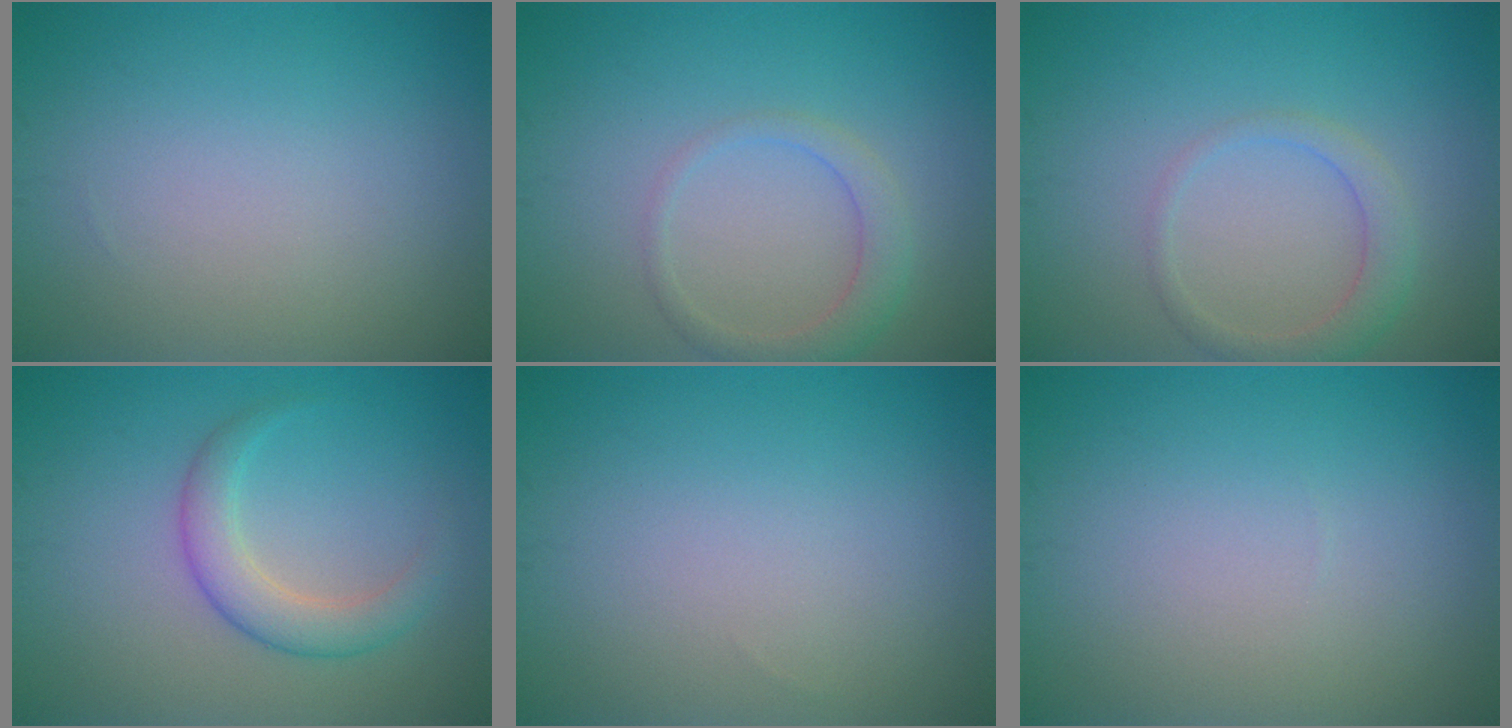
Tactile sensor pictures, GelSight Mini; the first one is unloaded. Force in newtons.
{"total": 2.4, "press": 2.4, "slide": 0.2}
{"total": 2.4, "press": 2.4, "slide": 0.2}
{"total": 3.2, "press": 3.2, "slide": 0.1}
{"total": 0.0}
{"total": 0.0}